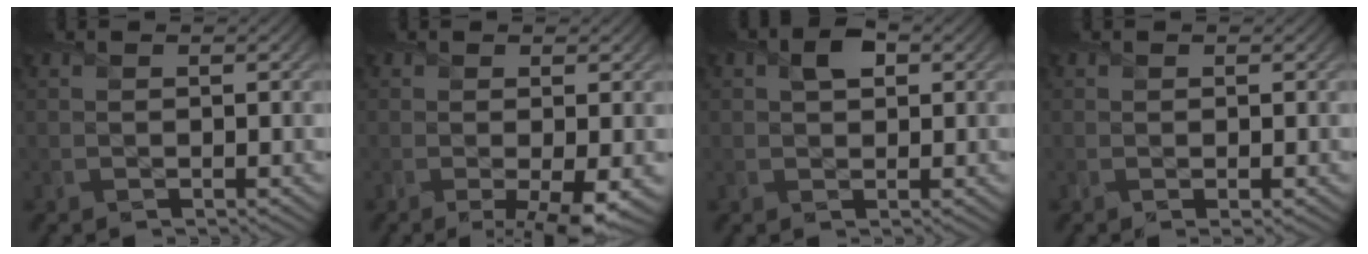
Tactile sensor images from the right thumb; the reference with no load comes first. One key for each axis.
{"total": 4.0, "fx": -1.0, "fy": 1.0, "fz": 3.8, "tx": -0.064, "ty": -0.014, "tz": -0.016}
{"total": 3.0, "fx": 1.1, "fy": 2.0, "fz": 1.9, "tx": -0.038, "ty": 0.006, "tz": 0.015}
{"total": 0.9, "fx": -0.1, "fy": 0.4, "fz": 0.8, "tx": -0.013, "ty": -0.005, "tz": -0.003}